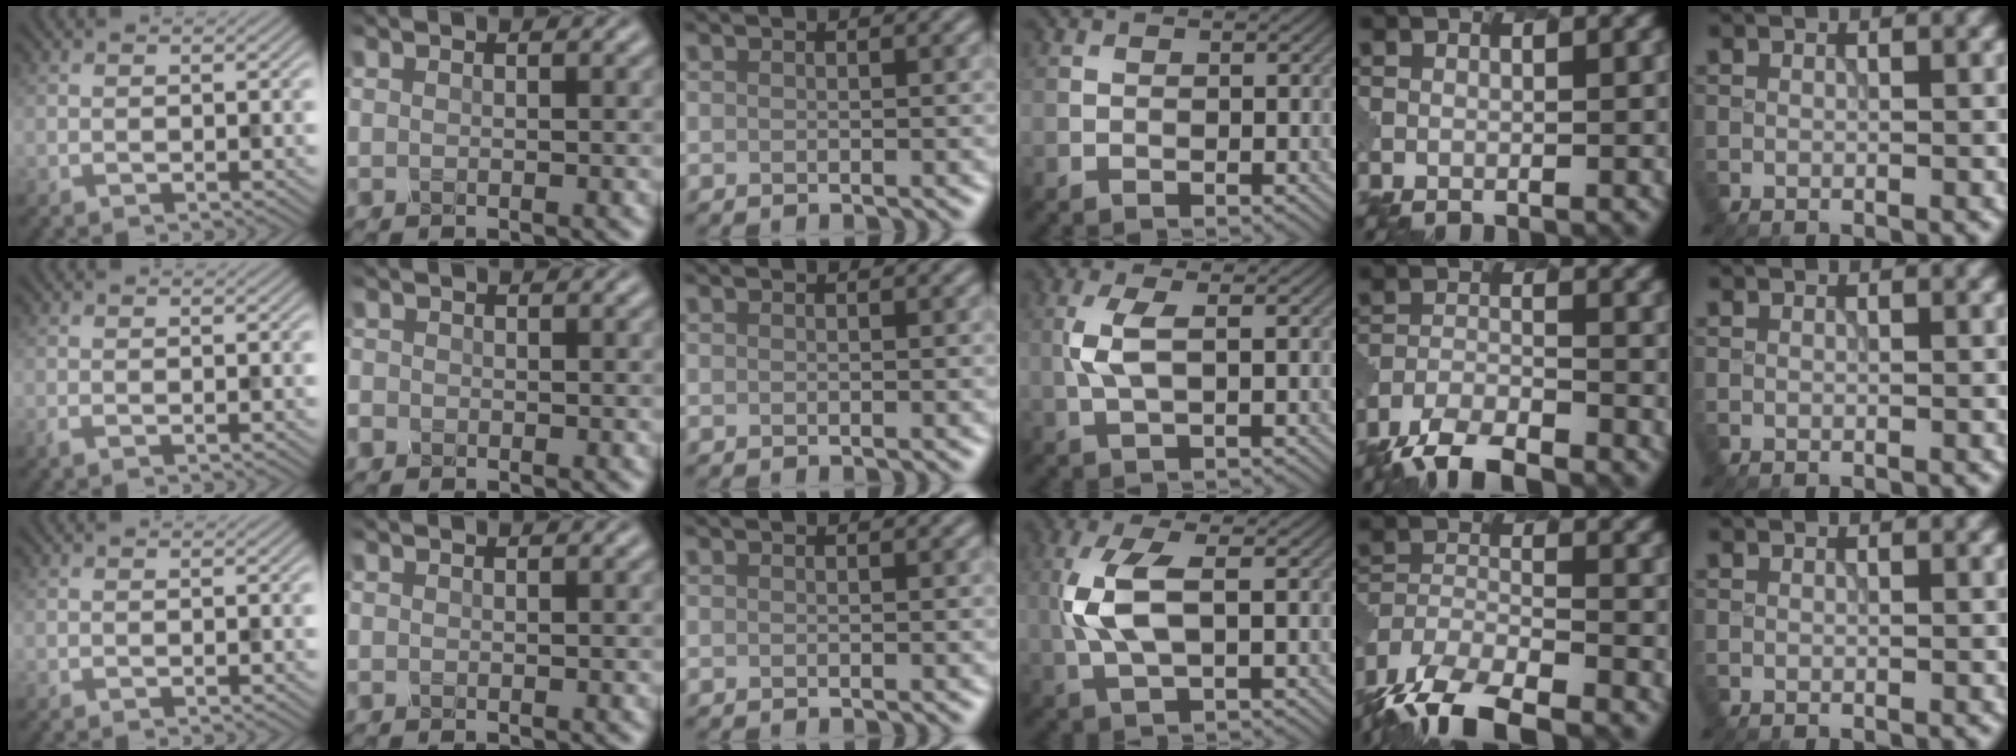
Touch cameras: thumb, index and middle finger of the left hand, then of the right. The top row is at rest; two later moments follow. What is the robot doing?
{"motion": "extract", "object": "pen bag"}